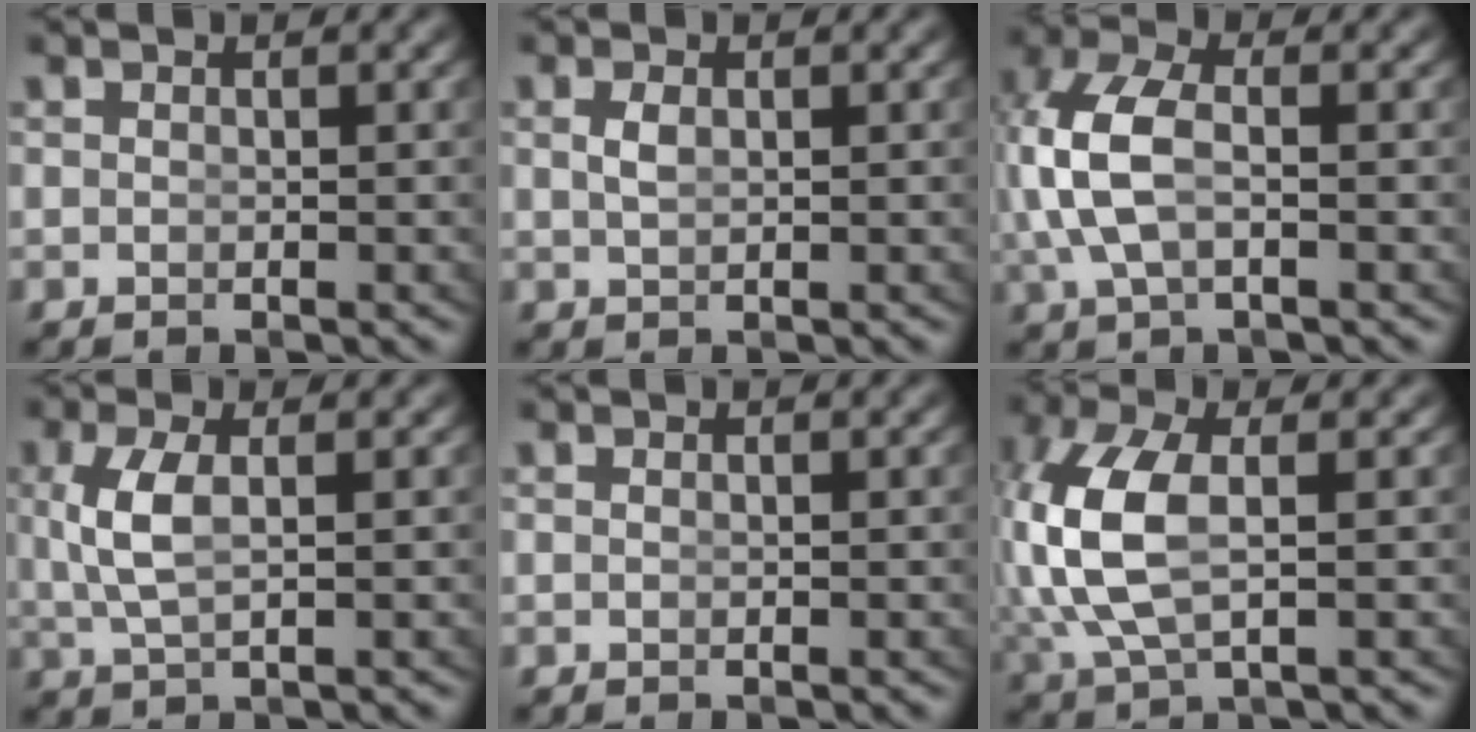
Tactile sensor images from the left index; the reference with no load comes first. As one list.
[{"total": 0.7, "force": [0.1, -0.1, 0.7], "torque": [-0.013, -0.011, 0.013]}, {"total": 5.4, "force": [0.1, 2.9, 4.6], "torque": [-0.122, -0.014, 0.014]}, {"total": 2.7, "force": [0.2, 0.6, 2.6], "torque": [-0.063, -0.007, 0.015]}, {"total": 1.4, "force": [-0.4, -1.2, -0.5], "torque": [0.011, -0.019, 0.008]}, {"total": 6.9, "force": [0.3, 3.9, 5.7], "torque": [-0.157, -0.028, 0.025]}]